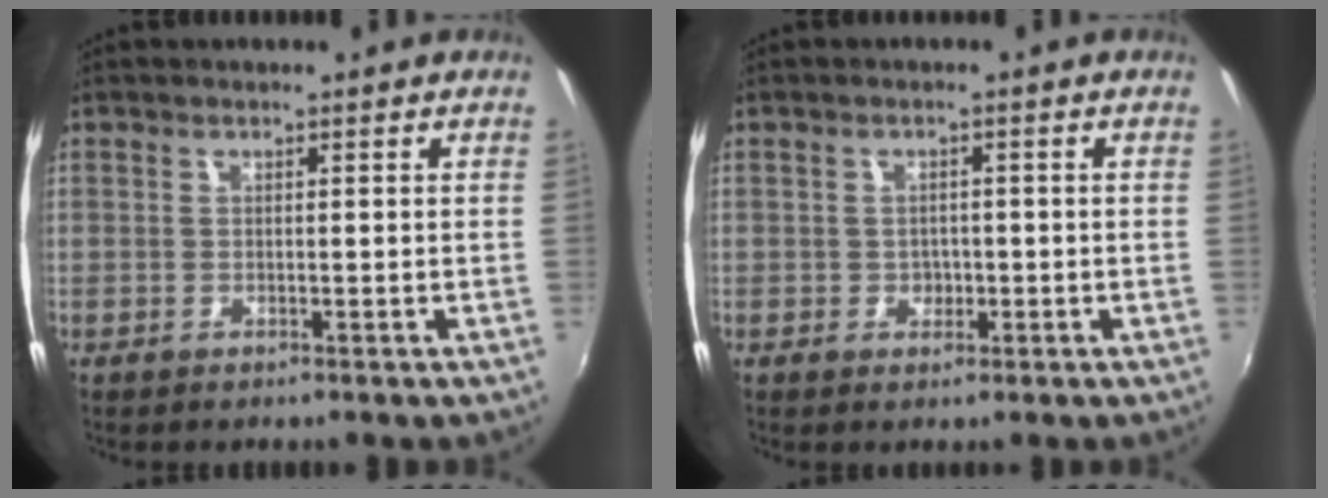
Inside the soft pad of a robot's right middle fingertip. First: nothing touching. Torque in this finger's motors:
{"motor_torque": [0.40, -0.31, 0.00, 0.00]}